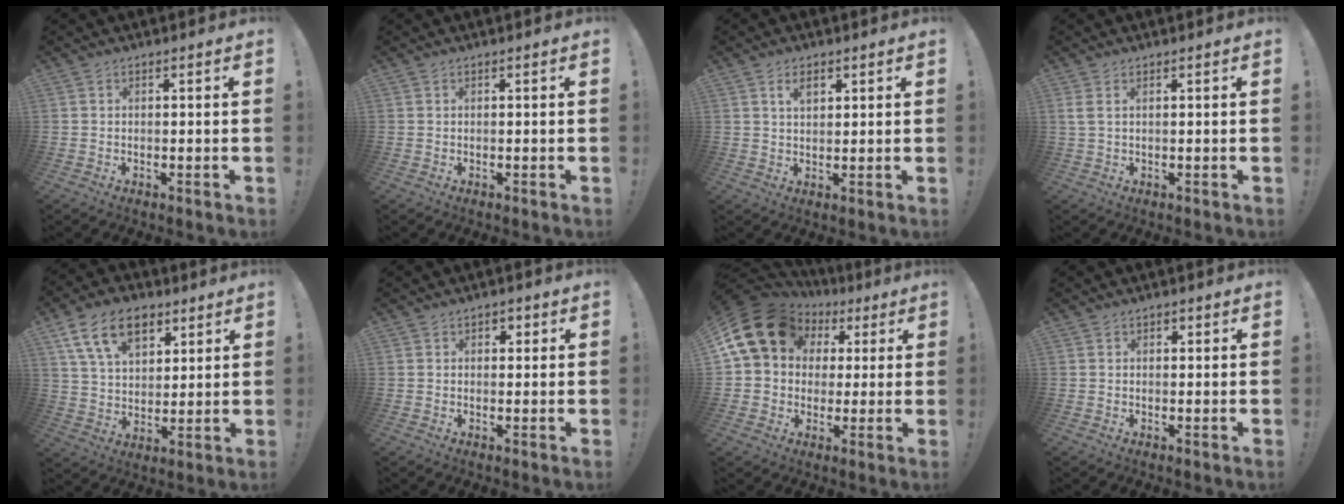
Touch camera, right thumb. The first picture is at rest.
{"total": 0.0}
{"total": 4.2, "force": [2.0, 2.3, 2.9], "torque": [-0.039, -0.005, 0.032]}
{"total": 1.8, "force": [0.8, 0.1, 1.7], "torque": [-0.034, 0.000, 0.013]}
{"total": 16.4, "force": [8.4, 10.1, 9.8], "torque": [-0.151, -0.031, 0.154]}
{"total": 1.9, "force": [0.2, 1.6, 0.9], "torque": [-0.001, -0.001, -0.001]}
{"total": 18.0, "force": [6.3, 13.9, 9.5], "torque": [-0.165, -0.024, 0.128]}
{"total": 0.8, "force": [0.1, 0.8, 0.2], "torque": [-0.002, 0.002, 0.001]}